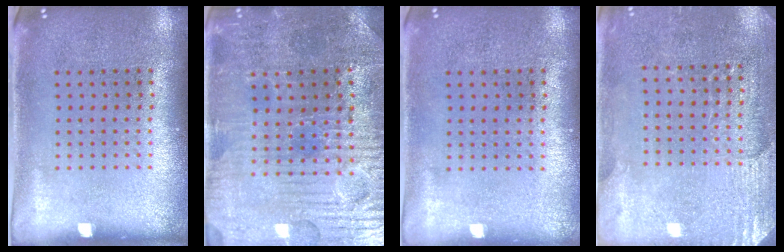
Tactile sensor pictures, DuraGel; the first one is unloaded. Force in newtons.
{"total": 3.5, "press": 3.5, "slide": 0.5}
{"total": 0.0}
{"total": 2.8, "press": 2.7, "slide": 0.8}